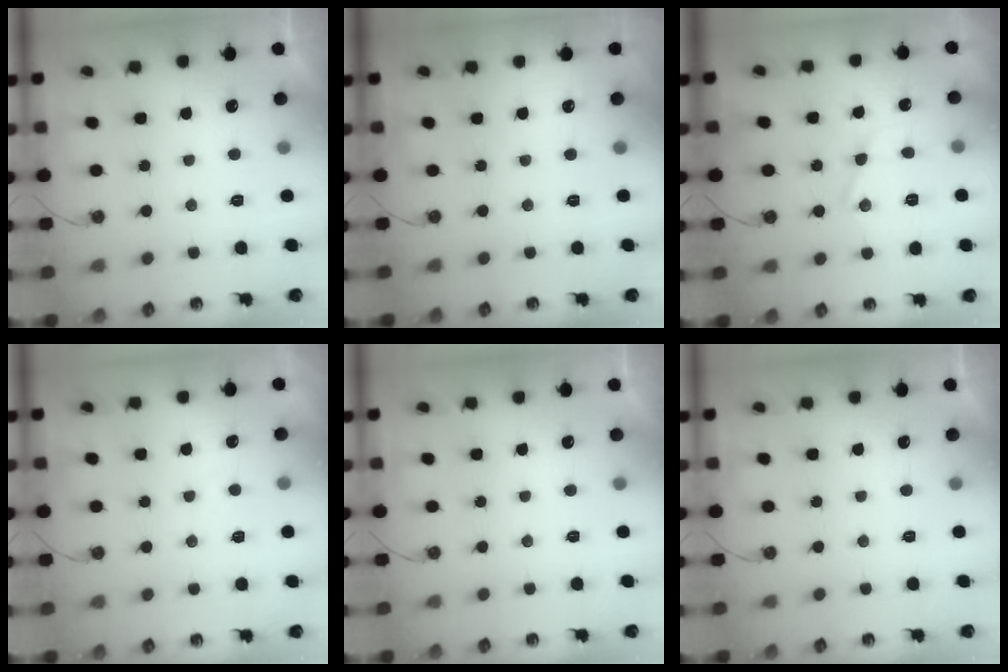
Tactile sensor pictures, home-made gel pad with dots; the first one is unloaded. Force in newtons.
{"total": 0.0}
{"total": 11.6, "press": 11.6, "slide": 0.6}
{"total": 4.2, "press": 4.2, "slide": 0.4}
{"total": 0.0}
{"total": 0.0}